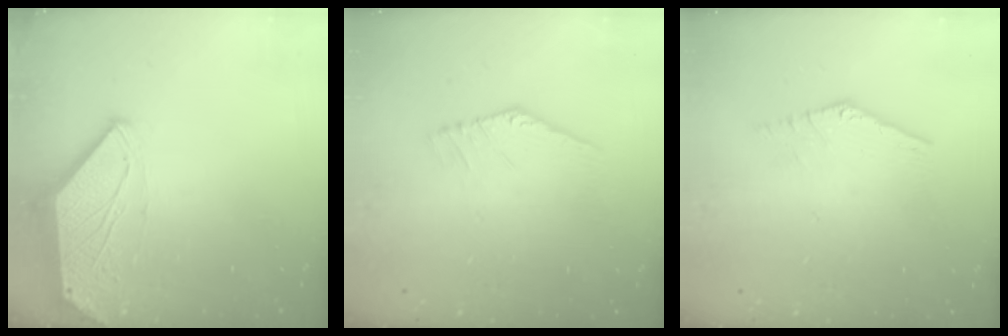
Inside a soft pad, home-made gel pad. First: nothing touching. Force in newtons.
{"total": 3.0, "press": 3.0, "slide": 0.1}
{"total": 0.7, "press": 0.7, "slide": 0.1}